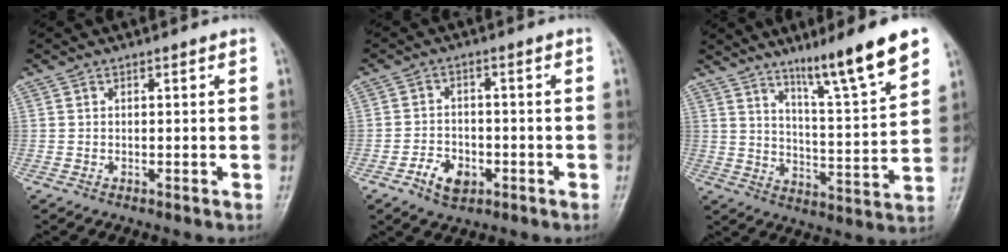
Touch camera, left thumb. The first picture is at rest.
{"total": 5.4, "force": [-2.5, 3.6, 3.0], "torque": [-0.042, 0.016, -0.042]}
{"total": 15.2, "force": [10.4, 1.2, 11.1], "torque": [-0.161, -0.060, 0.167]}